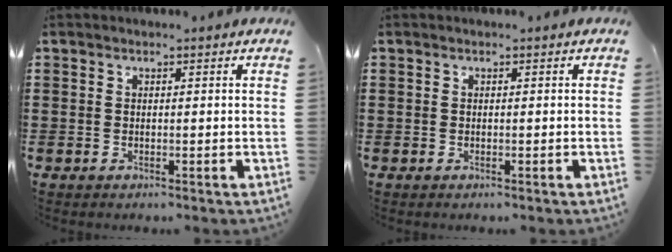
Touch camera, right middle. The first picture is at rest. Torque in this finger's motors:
{"motor_torque": [0.70, 0.10, 0.08, 0.00]}